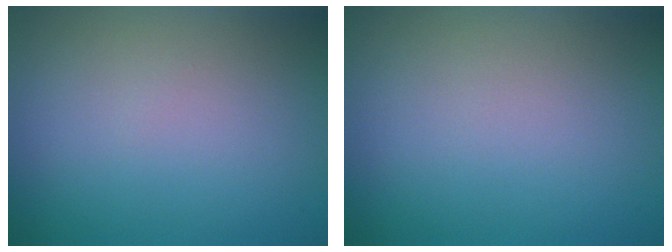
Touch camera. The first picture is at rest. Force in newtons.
{"total": 0.0}